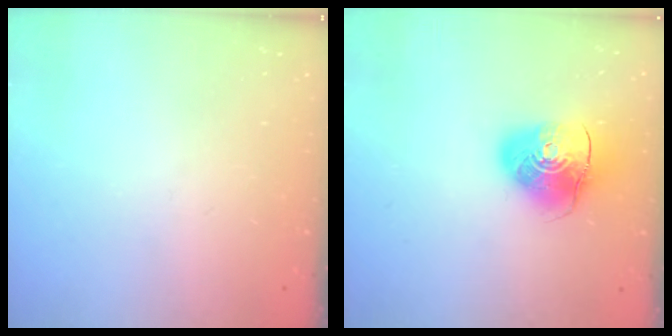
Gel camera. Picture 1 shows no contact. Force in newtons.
{"total": 10.8, "press": 10.6, "slide": 1.7}